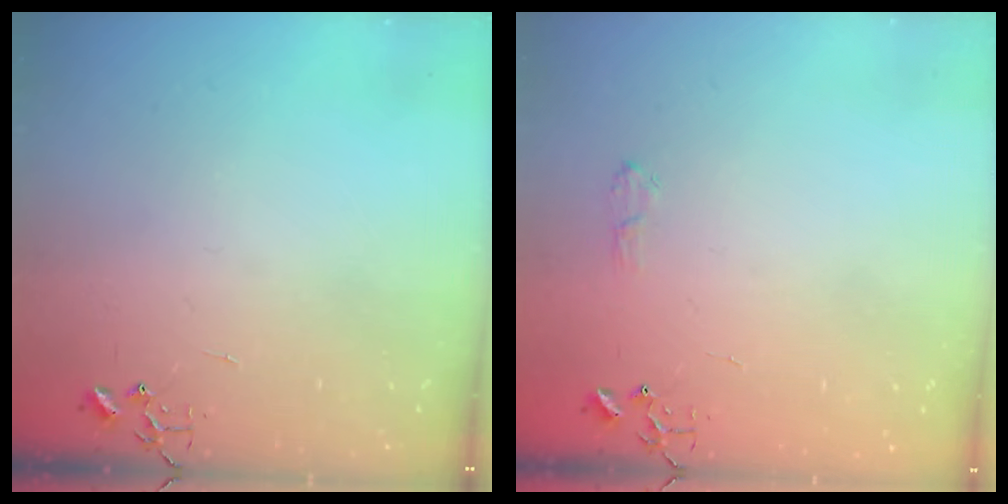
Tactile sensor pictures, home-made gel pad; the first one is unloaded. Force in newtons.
{"total": 4.5, "press": 4.5, "slide": 0.7}